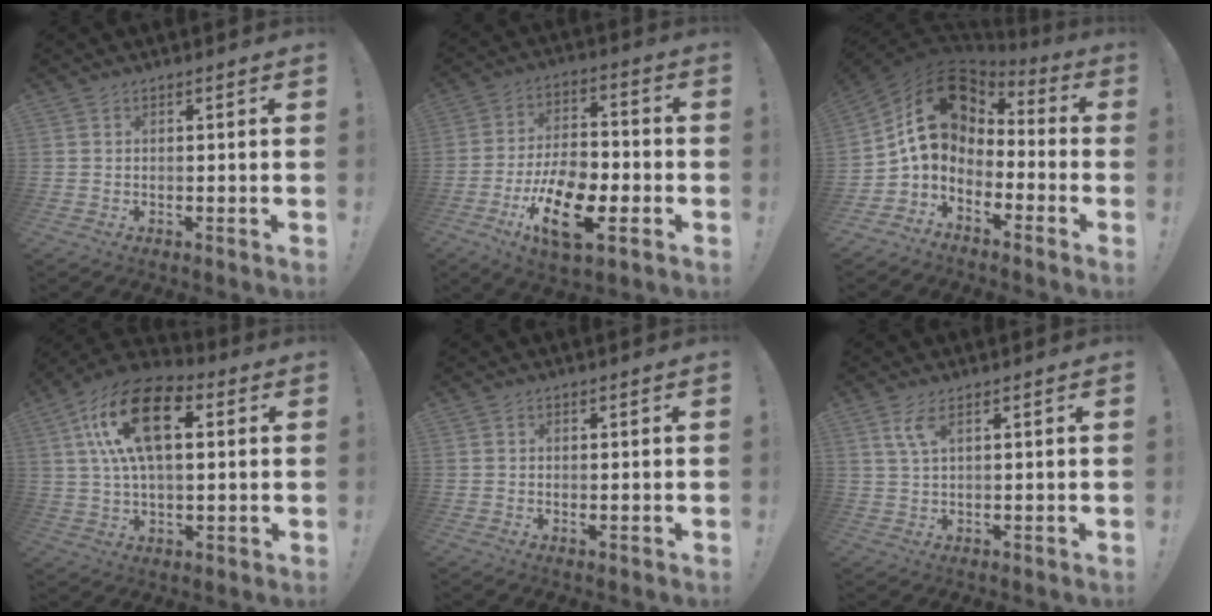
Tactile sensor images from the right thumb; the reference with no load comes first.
{"total": 17.4, "force": [-8.0, 8.4, 12.9], "torque": [-0.232, 0.043, -0.134]}
{"total": 14.9, "force": [2.9, 10.8, 9.9], "torque": [-0.159, -0.014, 0.058]}
{"total": 20.4, "force": [5.8, 11.1, 16.1], "torque": [-0.273, -0.002, 0.096]}
{"total": 0.0}
{"total": 4.1, "force": [2.0, 1.1, 3.5], "torque": [-0.064, -0.001, 0.034]}